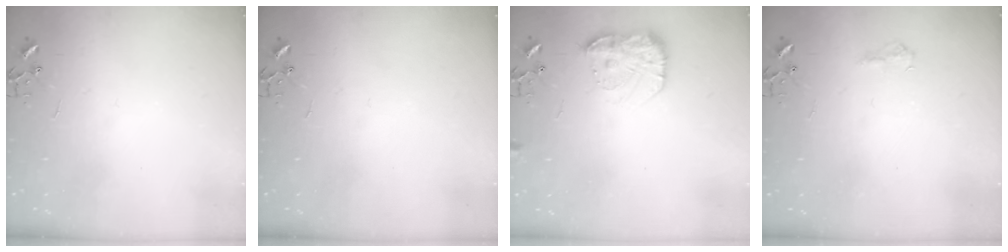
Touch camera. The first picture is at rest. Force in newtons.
{"total": 0.0}
{"total": 13.9, "press": 13.9, "slide": 1.0}
{"total": 7.3, "press": 7.2, "slide": 0.8}